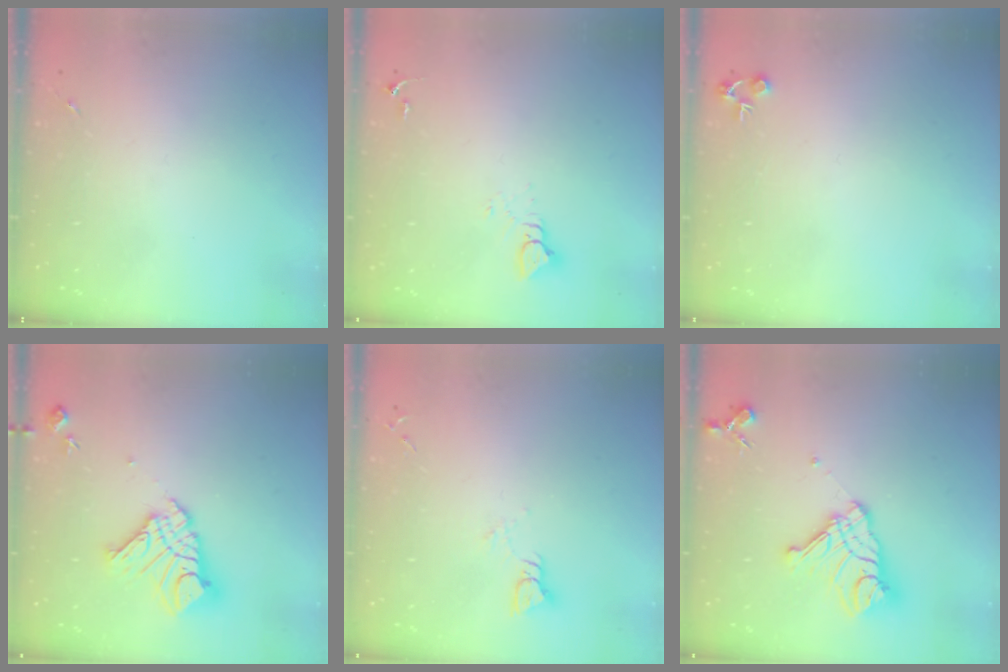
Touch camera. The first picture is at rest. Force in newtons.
{"total": 4.2, "press": 4.2, "slide": 0.2}
{"total": 4.7, "press": 4.7, "slide": 0.2}
{"total": 15.2, "press": 15.1, "slide": 1.6}
{"total": 3.5, "press": 3.5, "slide": 0.3}
{"total": 15.8, "press": 15.7, "slide": 1.7}